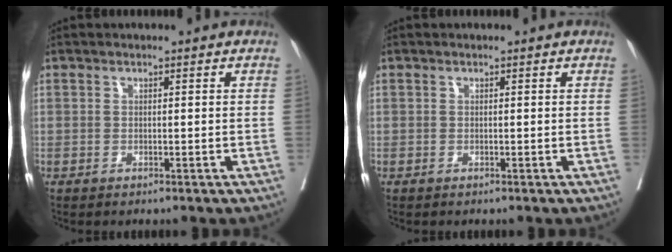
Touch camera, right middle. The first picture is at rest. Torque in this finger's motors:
{"motor_torque": [0.27, -0.21, 0.05, 0.00]}